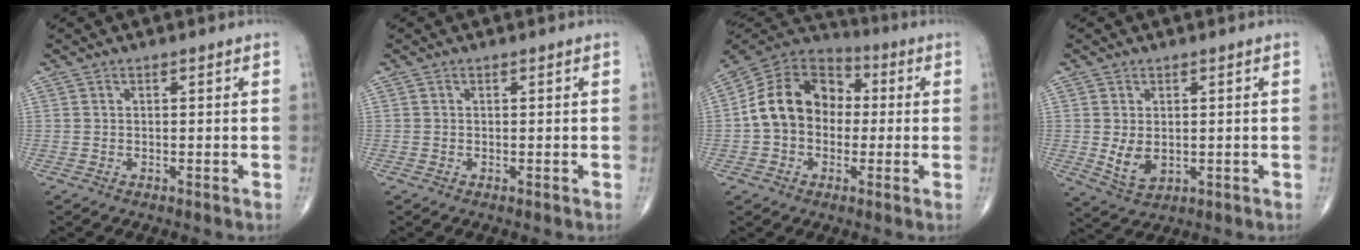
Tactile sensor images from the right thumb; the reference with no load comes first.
{"total": 0.0}
{"total": 14.5, "force": [-0.3, 11.4, 9.0], "torque": [-0.135, 0.042, -0.017]}
{"total": 4.9, "force": [-0.1, 3.3, 3.7], "torque": [-0.060, -0.012, 0.012]}